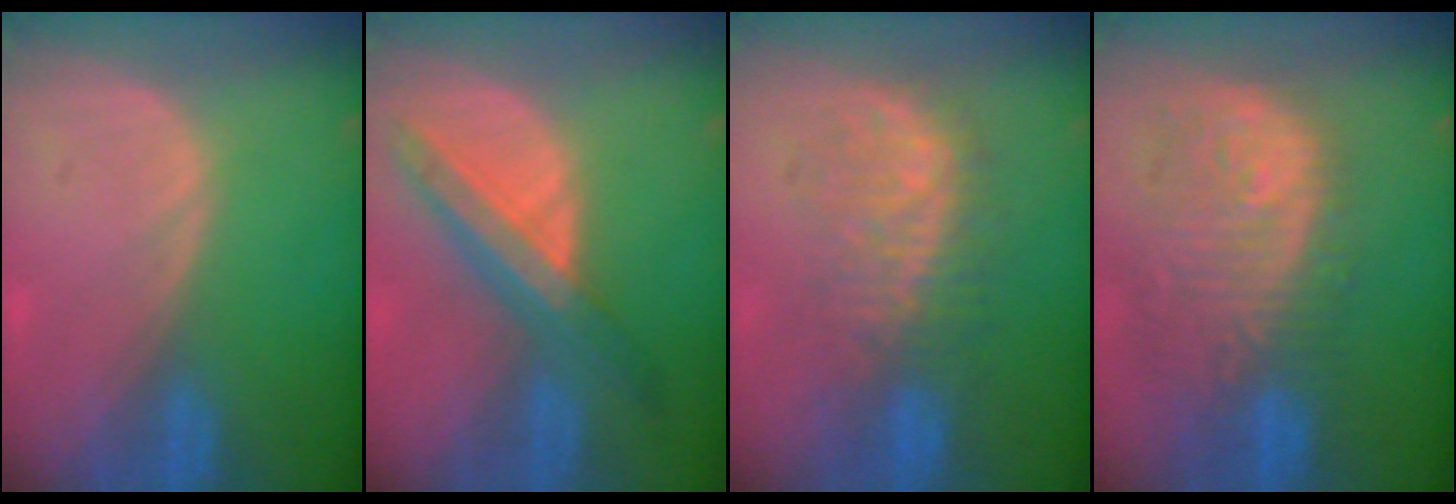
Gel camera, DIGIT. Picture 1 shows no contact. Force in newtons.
{"total": 8.0, "press": 7.1, "slide": 3.7}
{"total": 8.5, "press": 8.4, "slide": 0.9}
{"total": 12.0, "press": 10.7, "slide": 5.5}